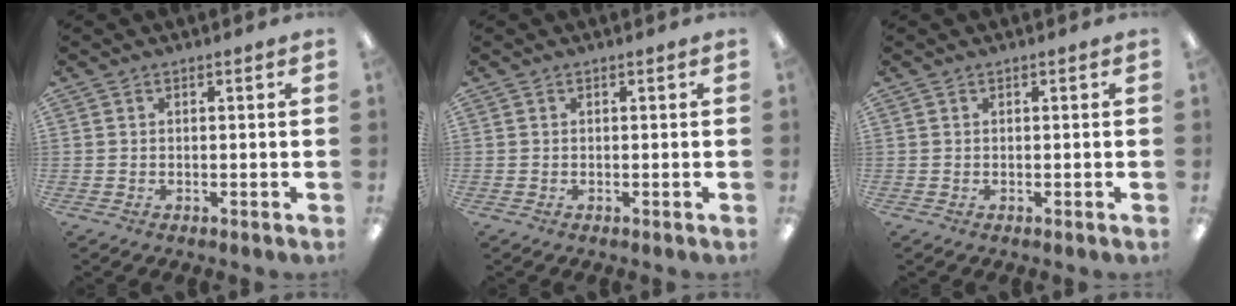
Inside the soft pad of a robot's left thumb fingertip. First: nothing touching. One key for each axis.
{"total": 0.0}
{"total": 0.0}